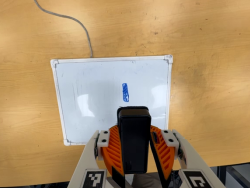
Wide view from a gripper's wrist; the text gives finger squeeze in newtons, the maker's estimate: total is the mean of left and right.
{"total": 8.8, "left": 8.5, "right": 9.0}